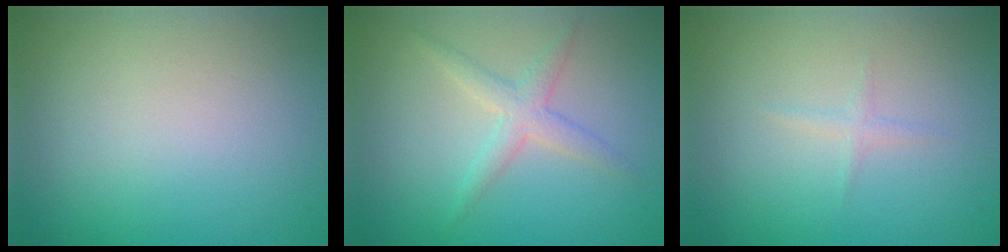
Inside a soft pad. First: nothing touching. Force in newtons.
{"total": 2.3, "press": 2.3, "slide": 0.1}
{"total": 0.8, "press": 0.8, "slide": 0.1}